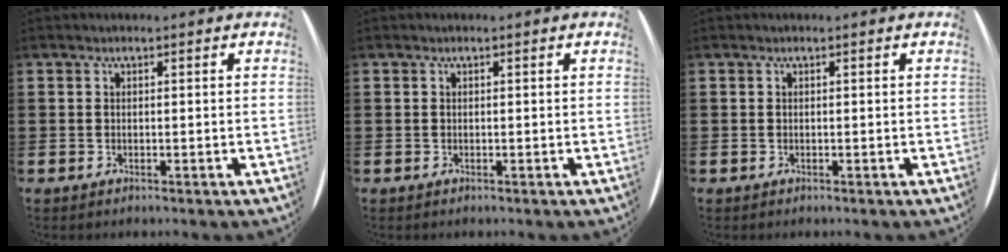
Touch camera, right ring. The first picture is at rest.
{"total": 0.0}
{"total": 0.0}